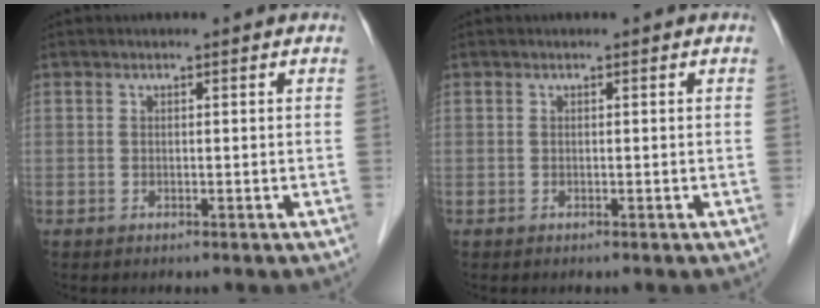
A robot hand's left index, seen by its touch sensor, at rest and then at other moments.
{"total": 0.0}